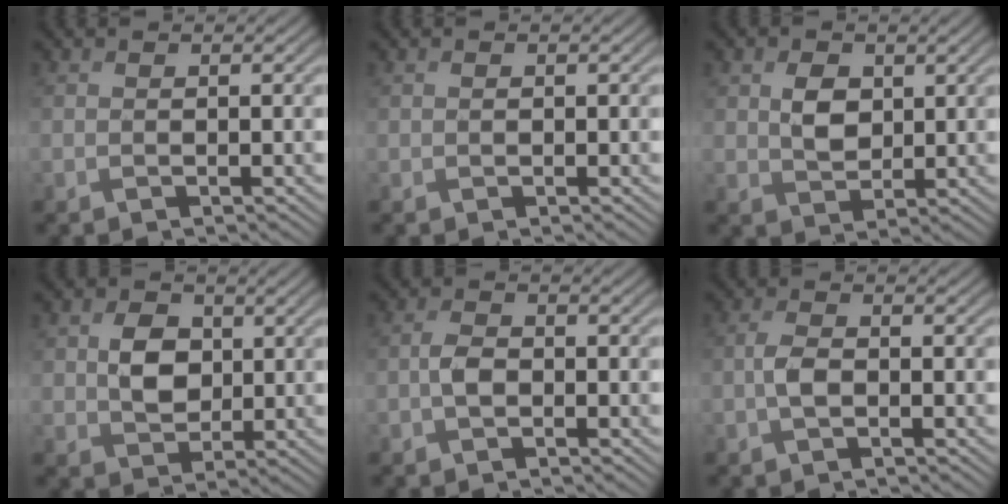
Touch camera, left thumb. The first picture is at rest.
{"total": 0.0}
{"total": 3.9, "force": [1.2, 2.8, 2.4], "torque": [-0.051, -0.002, 0.021]}
{"total": 4.8, "force": [0.8, 3.7, 2.9], "torque": [-0.061, -0.001, 0.009]}
{"total": 2.2, "force": [-0.9, 1.3, 1.6], "torque": [-0.034, 0.005, -0.022]}
{"total": 2.3, "force": [-0.8, 1.0, 1.9], "torque": [-0.042, 0.004, -0.021]}